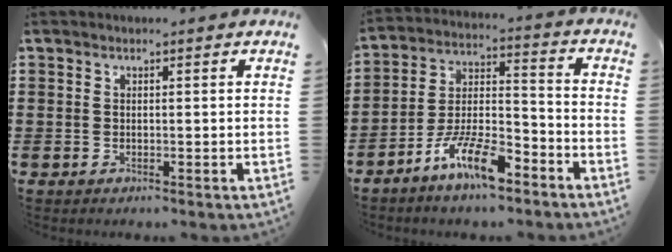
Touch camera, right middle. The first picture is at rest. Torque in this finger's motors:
{"motor_torque": [1.53, -0.61, 0.48, 0.17]}